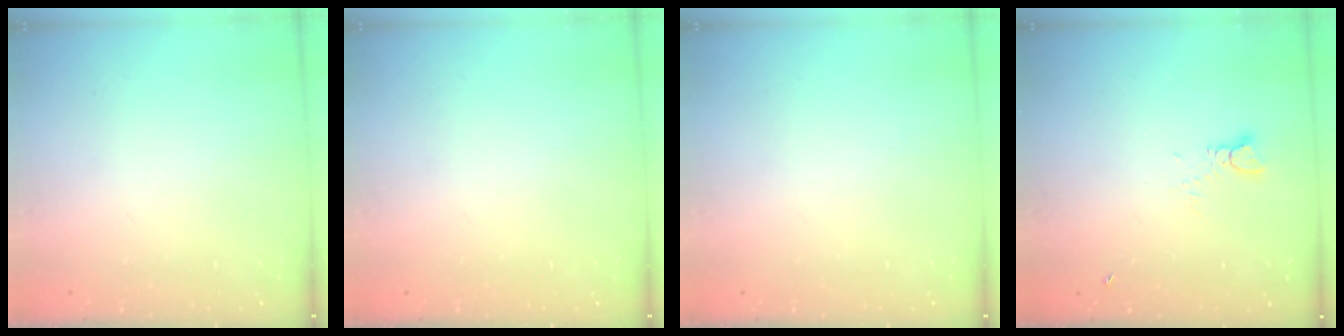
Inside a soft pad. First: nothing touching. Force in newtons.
{"total": 0.0}
{"total": 0.0}
{"total": 1.6, "press": 1.6, "slide": 0.2}